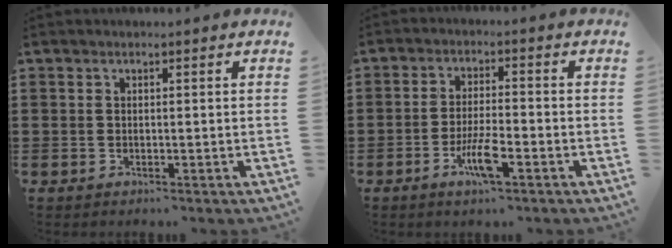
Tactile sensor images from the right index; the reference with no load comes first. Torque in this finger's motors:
{"motor_torque": [1.21, -0.66, 0.51, 0.19]}